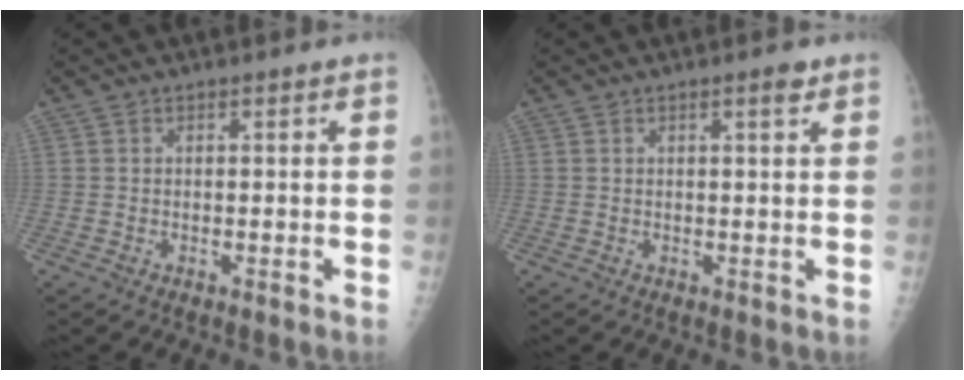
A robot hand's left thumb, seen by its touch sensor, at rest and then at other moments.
{"total": 1.5, "force": [0.9, 0.3, 1.1], "torque": [-0.016, -0.004, 0.013]}